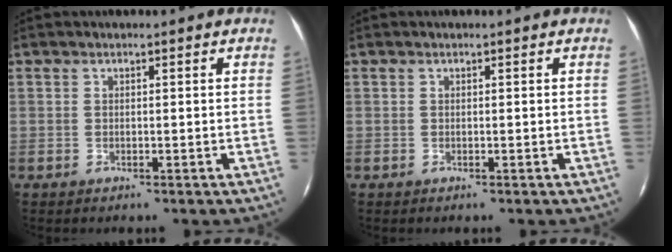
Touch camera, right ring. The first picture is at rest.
{"total": 0.0}